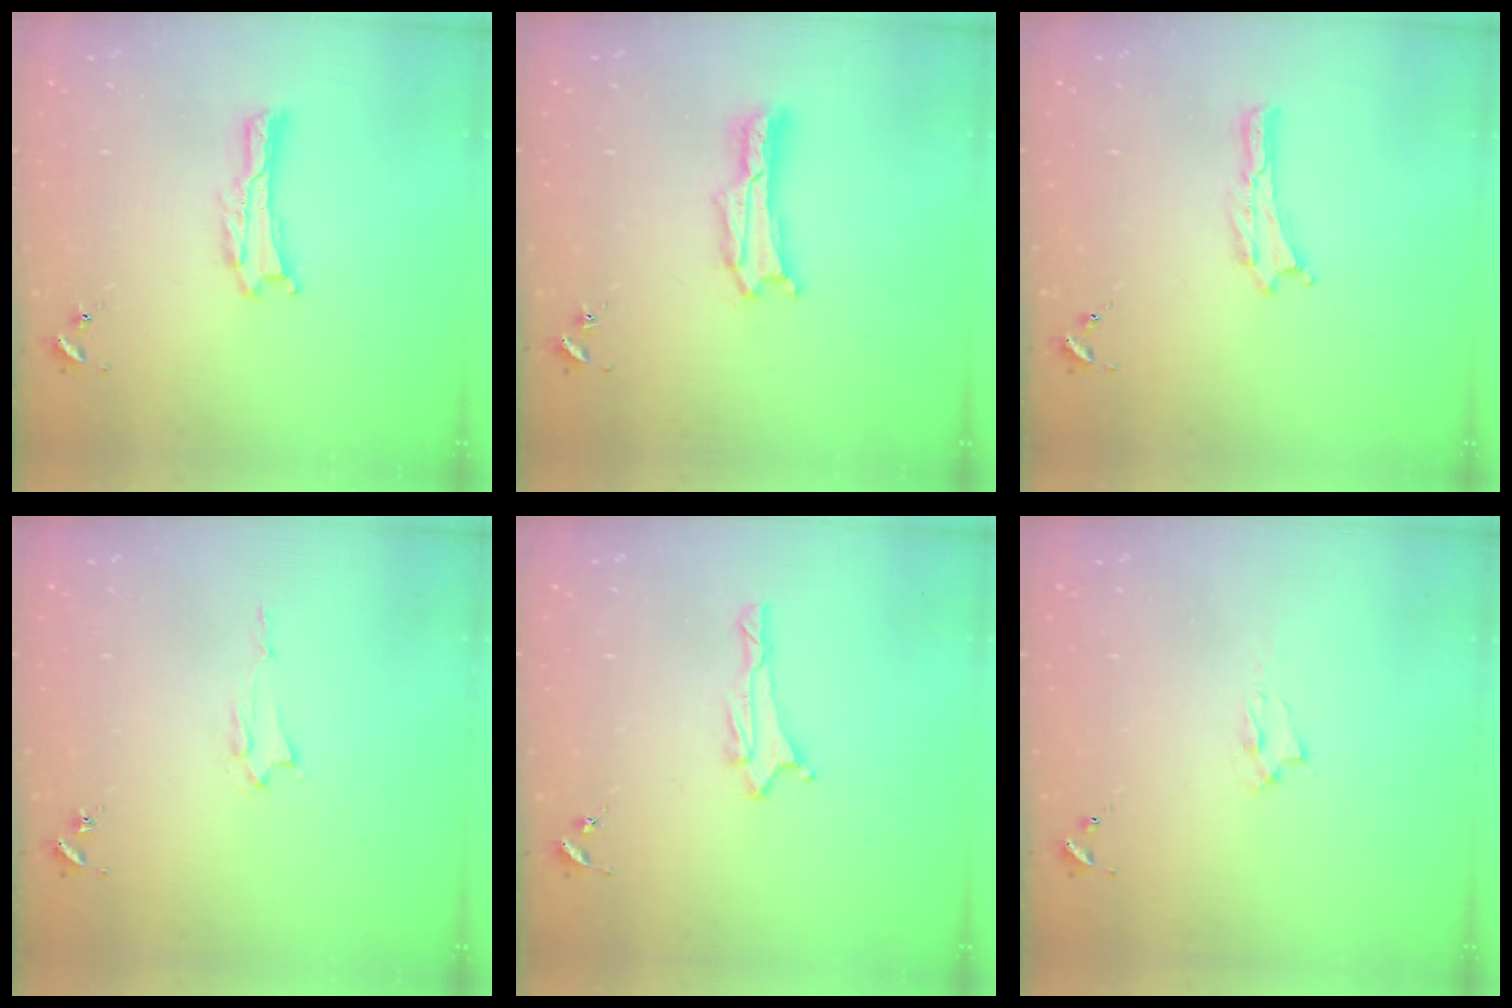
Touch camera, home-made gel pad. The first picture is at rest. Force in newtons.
{"total": 1.7, "press": 1.7, "slide": 0.3}
{"total": 0.0}
{"total": 1.3, "press": 1.3, "slide": 0.2}
{"total": 1.7, "press": 1.6, "slide": 0.5}
{"total": 1.4, "press": 1.3, "slide": 0.3}